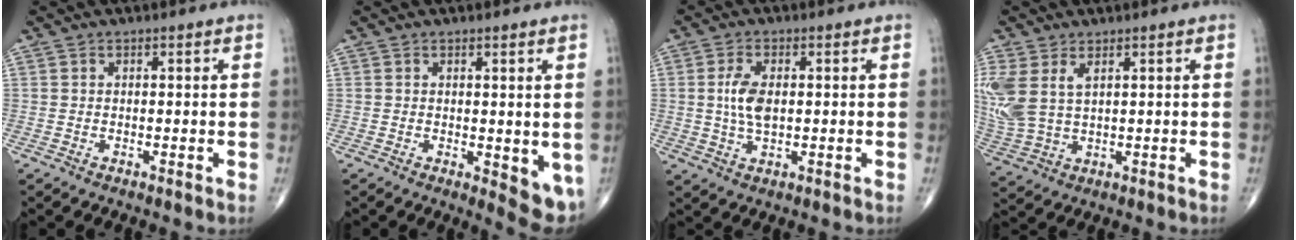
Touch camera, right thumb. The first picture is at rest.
{"total": 5.8, "force": [-0.3, 2.4, 5.2], "torque": [-0.053, -0.015, 0.000]}
{"total": 5.7, "force": [0.5, 2.9, 4.9], "torque": [-0.100, -0.003, 0.009]}
{"total": 10.2, "force": [3.6, 5.9, 7.5], "torque": [-0.197, -0.004, 0.086]}